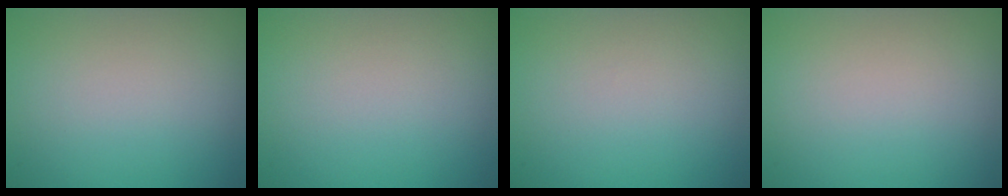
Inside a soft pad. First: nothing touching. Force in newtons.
{"total": 0.0}
{"total": 0.0}
{"total": 0.0}